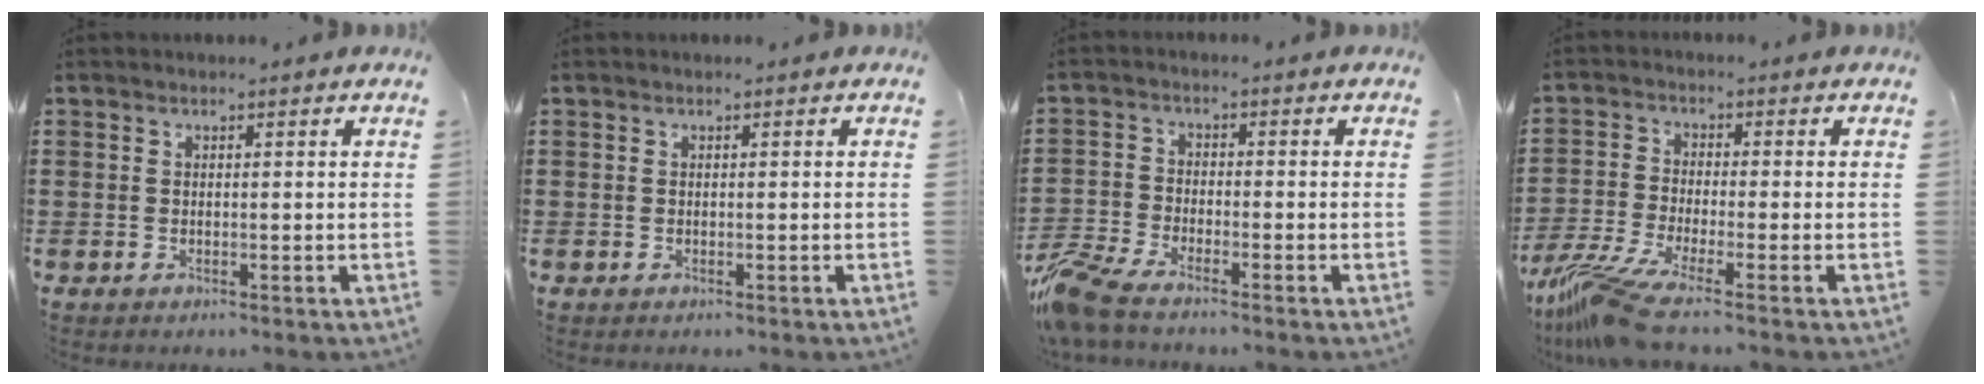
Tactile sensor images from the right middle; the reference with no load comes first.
{"total": 0.0}
{"total": 6.6, "force": [-5.8, 1.3, 2.8], "torque": [-0.095, -0.011, -0.123]}
{"total": 7.7, "force": [-5.8, 0.5, 5.1], "torque": [-0.126, -0.020, -0.117]}